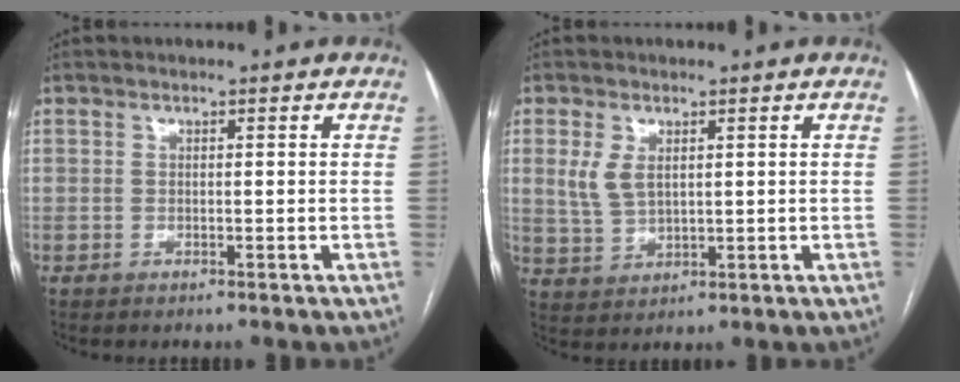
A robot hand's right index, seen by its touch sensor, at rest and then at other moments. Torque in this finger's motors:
{"motor_torque": [0.14, 0.04, 0.12, 0.03]}